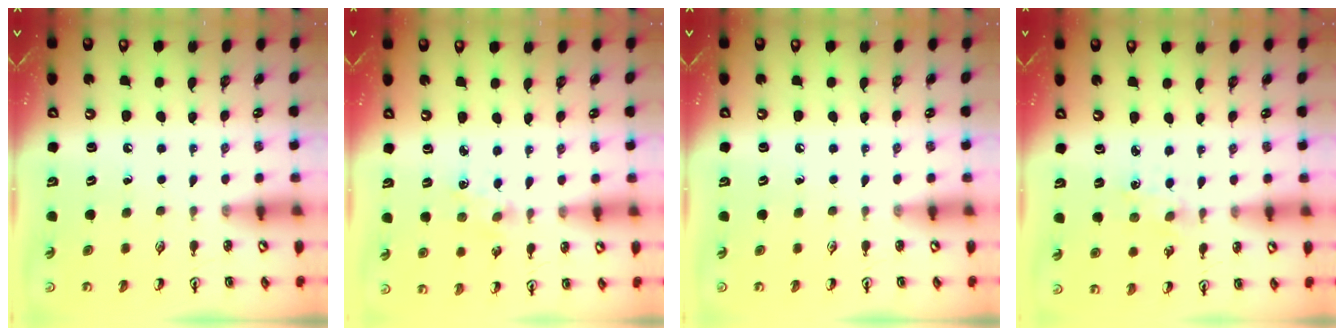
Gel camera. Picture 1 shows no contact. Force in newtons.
{"total": 2.1, "press": 2.1, "slide": 0.3}
{"total": 0.0}
{"total": 1.0, "press": 0.9, "slide": 0.4}